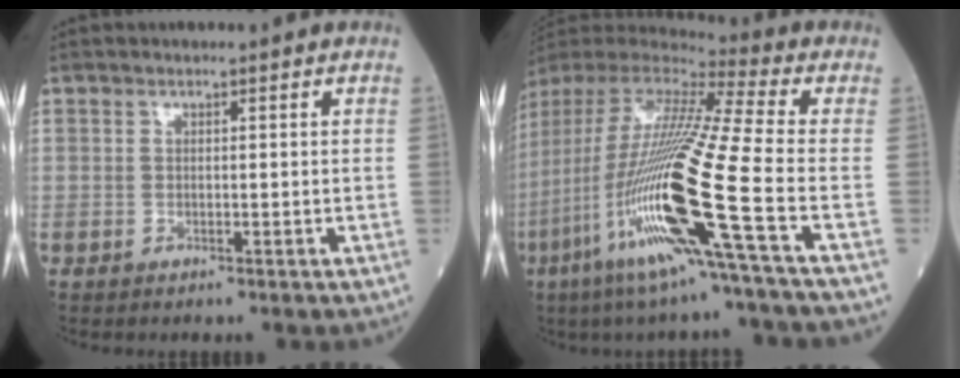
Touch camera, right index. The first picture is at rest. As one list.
[{"total": 25.2, "force": [-8.4, -0.6, 23.7], "torque": [-0.491, -0.048, -0.171]}]